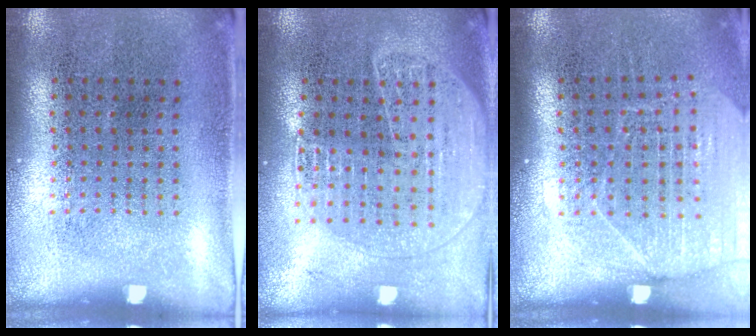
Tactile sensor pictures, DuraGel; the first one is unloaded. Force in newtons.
{"total": 1.8, "press": 1.7, "slide": 0.7}
{"total": 1.6, "press": 1.5, "slide": 0.5}